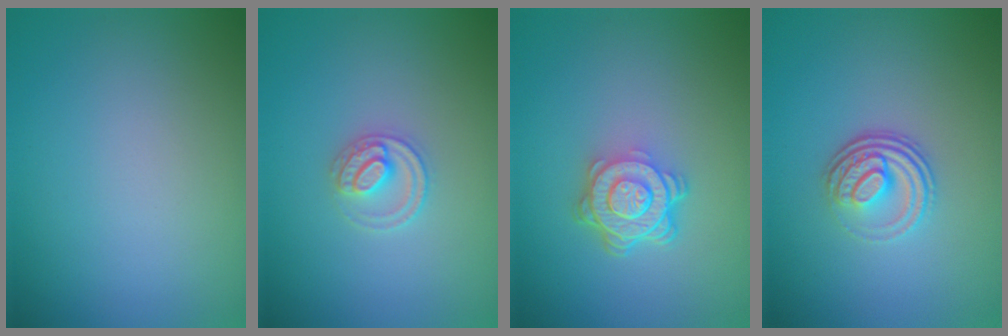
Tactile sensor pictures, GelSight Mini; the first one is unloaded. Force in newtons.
{"total": 2.2, "press": 2.2, "slide": 0.2}
{"total": 4.9, "press": 3.5, "slide": 3.5}
{"total": 3.5, "press": 2.5, "slide": 2.4}